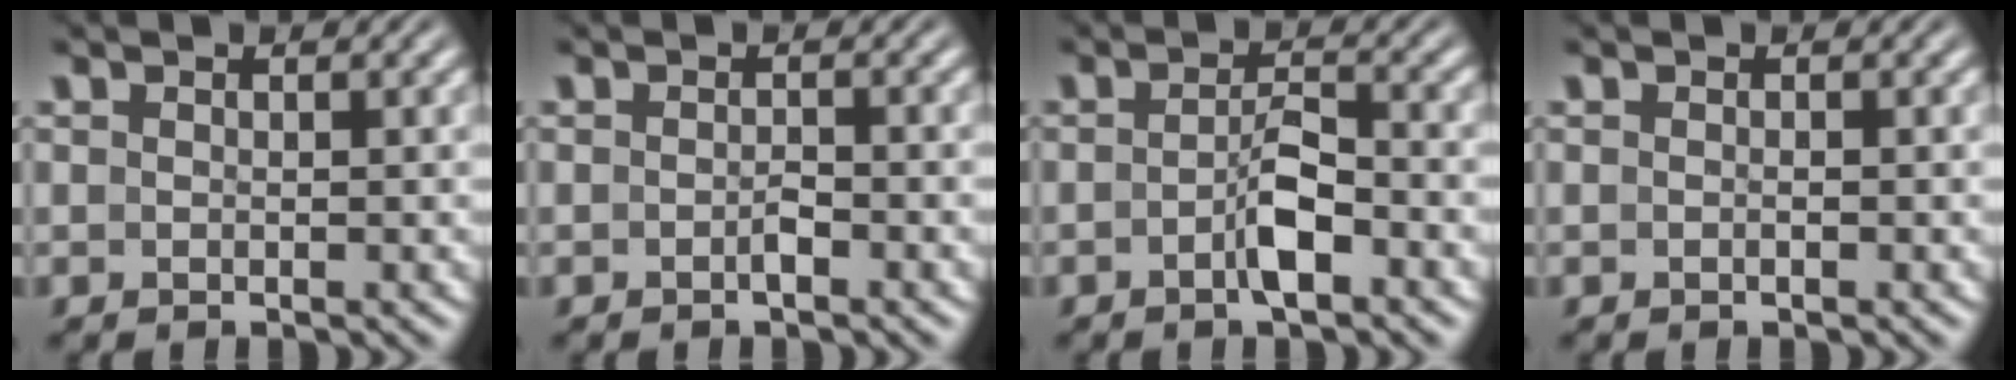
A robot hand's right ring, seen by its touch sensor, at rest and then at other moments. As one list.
[{"total": 0.8, "force": [-0.7, -0.1, 0.4], "torque": [-0.007, 0.001, -0.012]}, {"total": 2.5, "force": [-1.4, 0.4, 2.1], "torque": [-0.026, -0.002, -0.025]}, {"total": 0.0}]